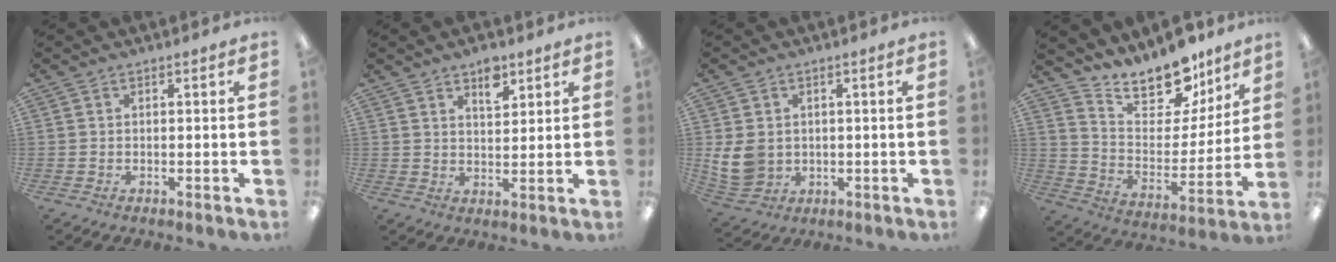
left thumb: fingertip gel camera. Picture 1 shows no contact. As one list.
[{"total": 6.0, "force": [4.1, 3.0, 3.2], "torque": [-0.032, -0.021, 0.067]}, {"total": 7.8, "force": [0.5, 6.7, 4.1], "torque": [-0.096, 0.011, 0.015]}, {"total": 16.6, "force": [14.1, 6.7, 5.7], "torque": [-0.095, -0.113, 0.251]}]